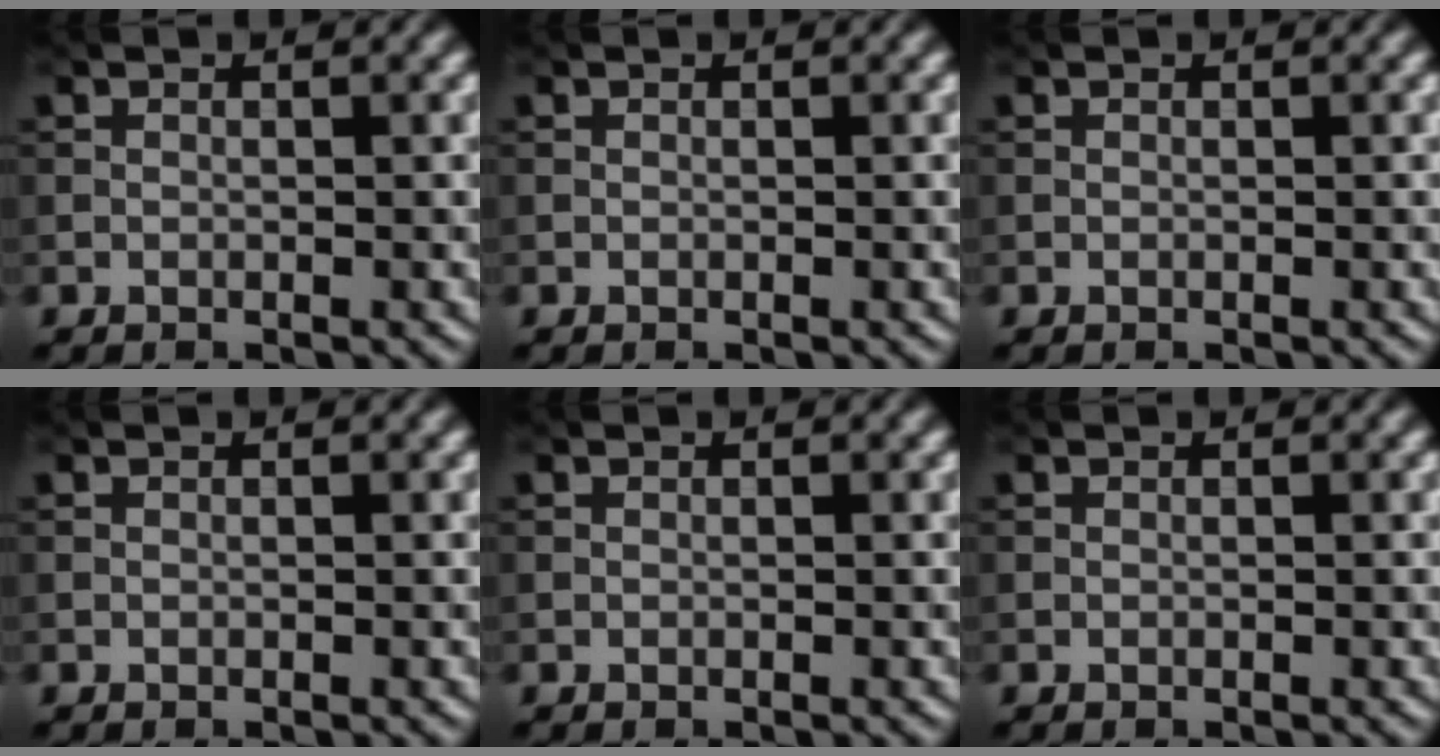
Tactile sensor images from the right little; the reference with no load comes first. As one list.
[{"total": 0.0}, {"total": 0.0}, {"total": 0.0}, {"total": 0.0}, {"total": 0.0}]